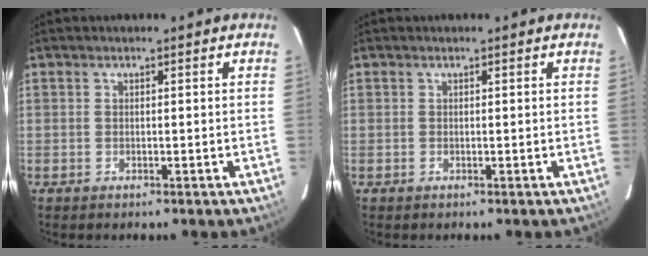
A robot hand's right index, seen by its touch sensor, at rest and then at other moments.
{"total": 0.0}